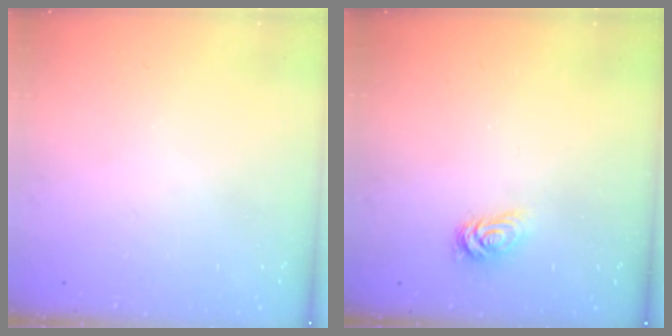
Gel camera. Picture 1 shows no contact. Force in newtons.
{"total": 2.7, "press": 2.7, "slide": 0.4}